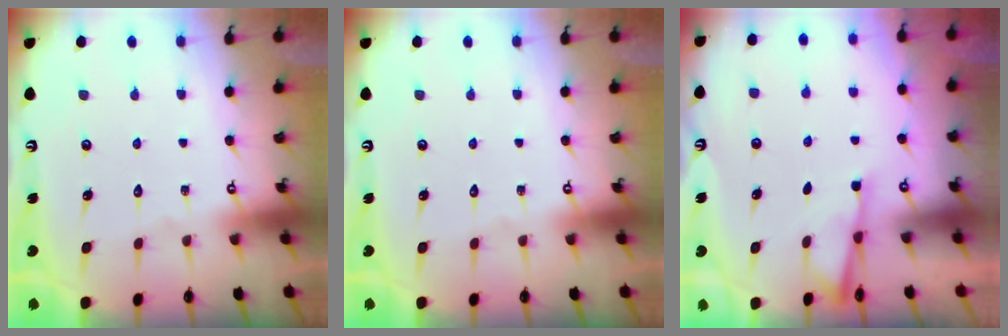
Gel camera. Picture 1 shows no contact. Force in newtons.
{"total": 0.0}
{"total": 2.5, "press": 2.4, "slide": 0.4}